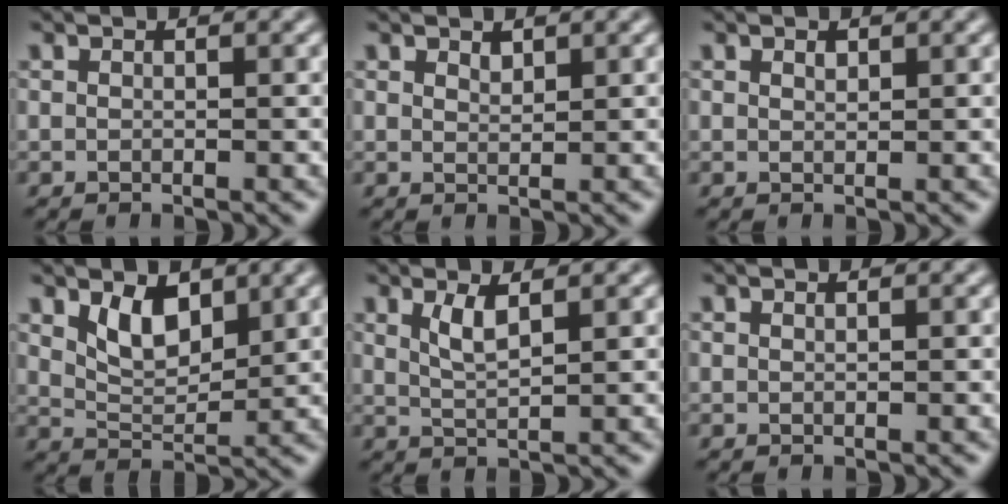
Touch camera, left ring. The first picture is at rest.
{"total": 0.9, "force": [0.8, 0.3, 0.3], "torque": [-0.007, -0.002, 0.016]}
{"total": 0.6, "force": [0.4, 0.3, 0.3], "torque": [-0.006, -0.002, 0.009]}
{"total": 3.6, "force": [2.0, 1.9, 2.4], "torque": [-0.050, -0.007, 0.037]}
{"total": 2.2, "force": [1.2, 0.5, 1.8], "torque": [-0.036, -0.005, 0.025]}
{"total": 0.0}